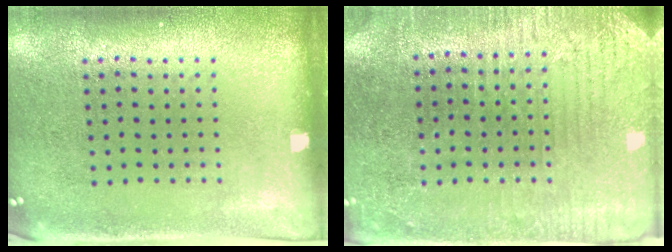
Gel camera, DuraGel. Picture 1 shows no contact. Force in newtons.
{"total": 3.0, "press": 2.9, "slide": 0.7}